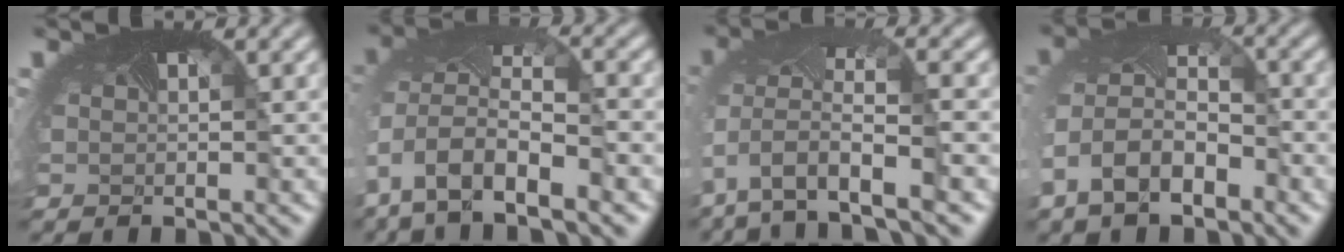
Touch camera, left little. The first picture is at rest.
{"total": 10.8, "force": [-4.9, 6.3, 7.3], "torque": [-0.179, -0.031, -0.056]}
{"total": 8.4, "force": [-3.8, 3.9, 6.5], "torque": [-0.166, -0.026, -0.056]}
{"total": 6.7, "force": [-3.4, 4.2, 3.9], "torque": [-0.104, -0.021, -0.059]}